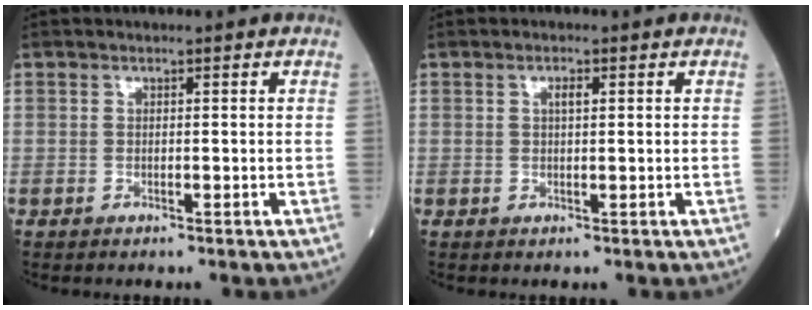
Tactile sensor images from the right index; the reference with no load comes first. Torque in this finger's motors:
{"motor_torque": [0.29, 0.06, 0.16, 0.04]}